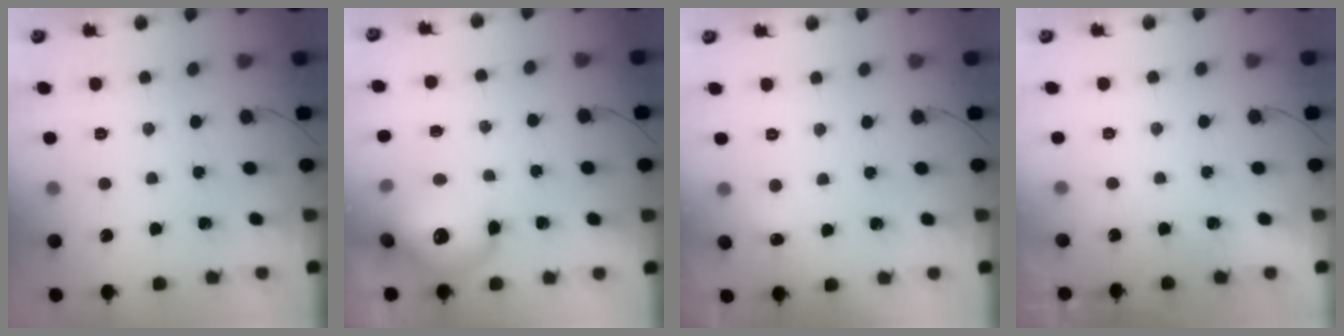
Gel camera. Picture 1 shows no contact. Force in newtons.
{"total": 13.9, "press": 13.6, "slide": 3.2}
{"total": 4.1, "press": 3.9, "slide": 1.1}
{"total": 0.0}